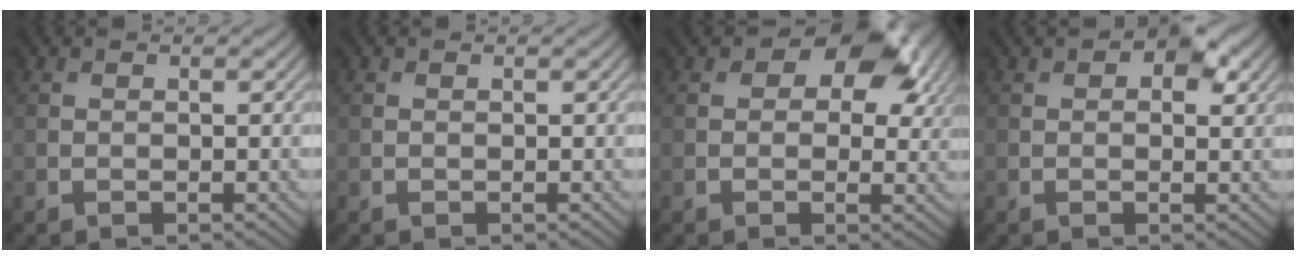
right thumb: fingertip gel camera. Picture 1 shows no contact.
{"total": 0.0}
{"total": 9.2, "force": [4.2, 5.4, 6.1], "torque": [-0.074, 0.001, 0.062]}
{"total": 4.4, "force": [2.0, 2.3, 3.2], "torque": [-0.042, 0.002, 0.025]}